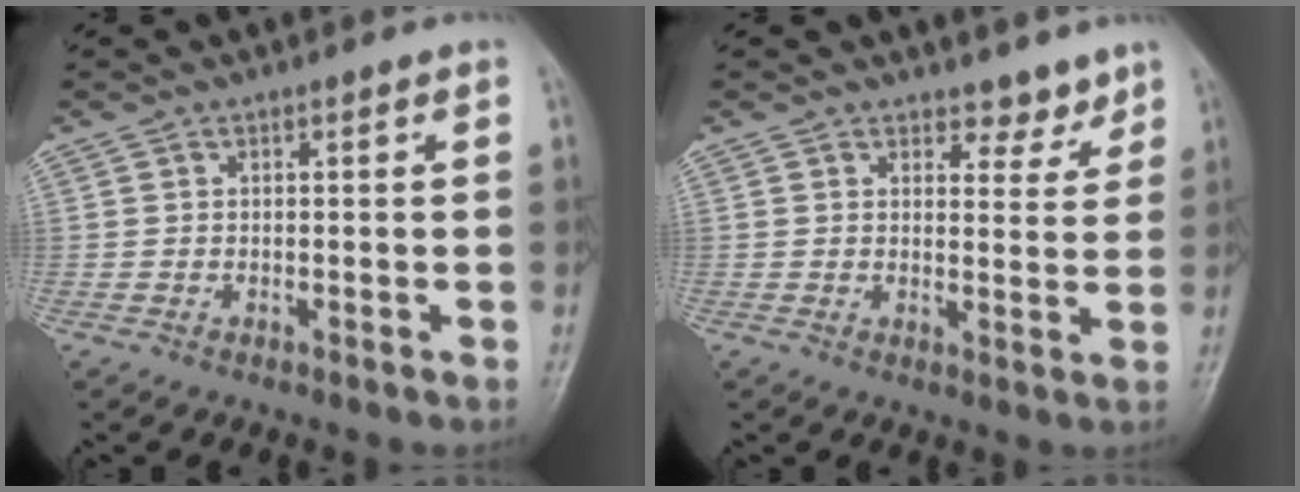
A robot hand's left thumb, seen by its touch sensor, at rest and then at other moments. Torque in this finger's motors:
{"motor_torque": [0.02, -0.07, 0.09, 0.01, -0.04]}